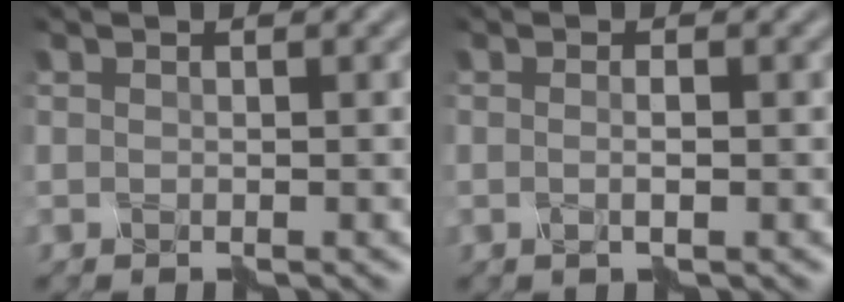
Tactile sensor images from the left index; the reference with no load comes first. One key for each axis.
{"total": 1.3, "fx": 0.0, "fy": 0.1, "fz": 1.3, "tx": -0.015, "ty": -0.002, "tz": -0.008}